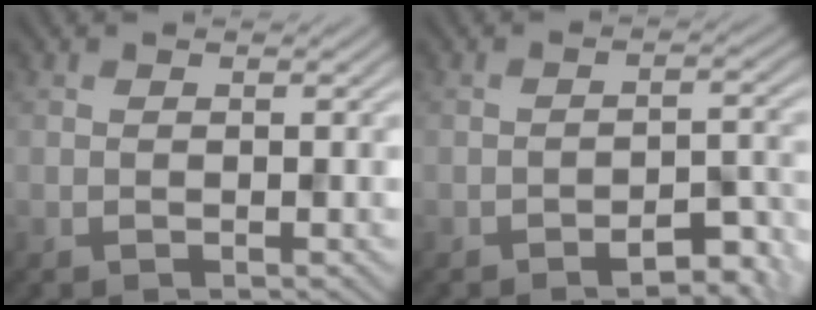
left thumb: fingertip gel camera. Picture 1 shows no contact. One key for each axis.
{"total": 4.3, "fx": -3.6, "fy": 0.6, "fz": 2.3, "tx": -0.030, "ty": 0.008, "tz": -0.044}